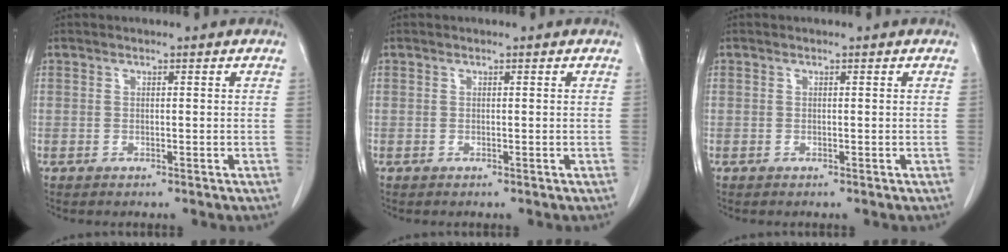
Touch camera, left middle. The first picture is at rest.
{"total": 0.0}
{"total": 0.0}